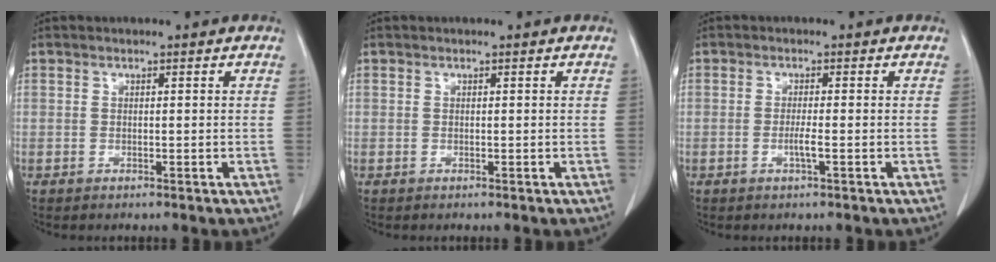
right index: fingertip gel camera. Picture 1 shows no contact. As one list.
[{"total": 0.0}, {"total": 2.0, "force": [-0.7, 0.1, 1.9], "torque": [-0.039, -0.001, -0.013]}]